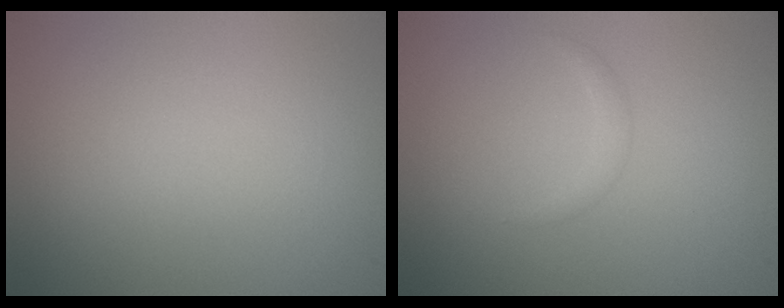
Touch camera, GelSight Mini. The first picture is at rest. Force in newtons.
{"total": 0.9, "press": 0.9, "slide": 0.1}